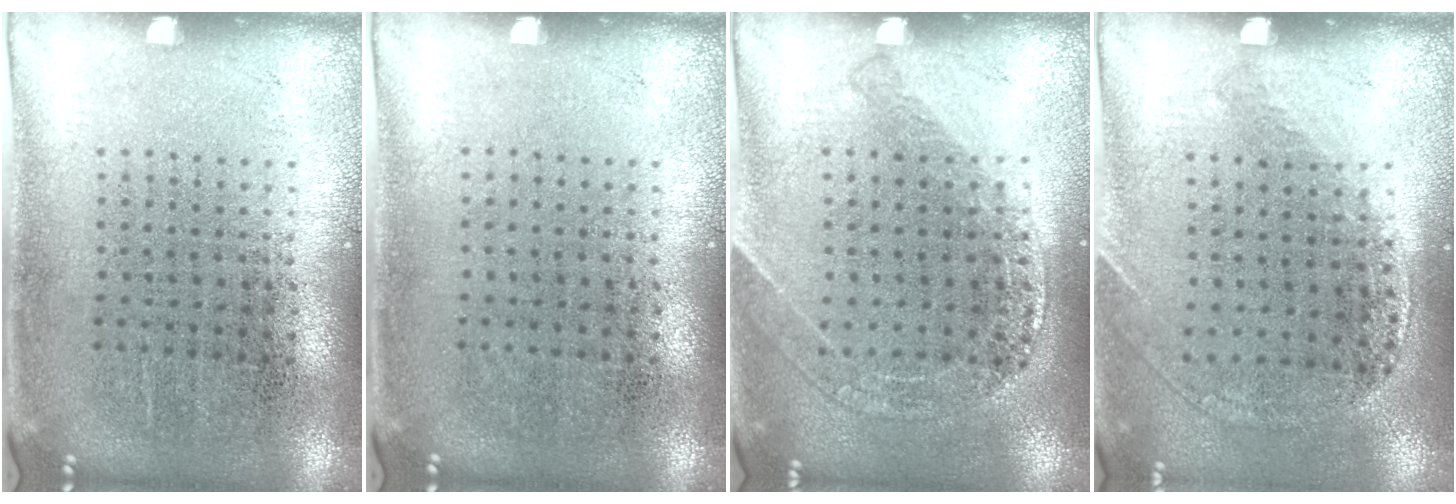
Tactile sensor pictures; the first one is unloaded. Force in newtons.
{"total": 0.0}
{"total": 1.4, "press": 1.3, "slide": 0.3}
{"total": 1.2, "press": 1.1, "slide": 0.5}